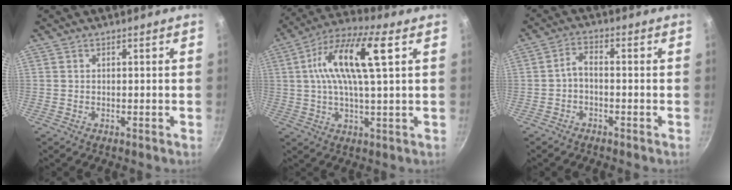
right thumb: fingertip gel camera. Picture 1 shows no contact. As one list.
[{"total": 15.3, "force": [3.9, 4.2, 14.1], "torque": [-0.280, 0.021, 0.064]}, {"total": 3.1, "force": [-1.0, 1.5, 2.5], "torque": [-0.044, 0.021, -0.025]}]